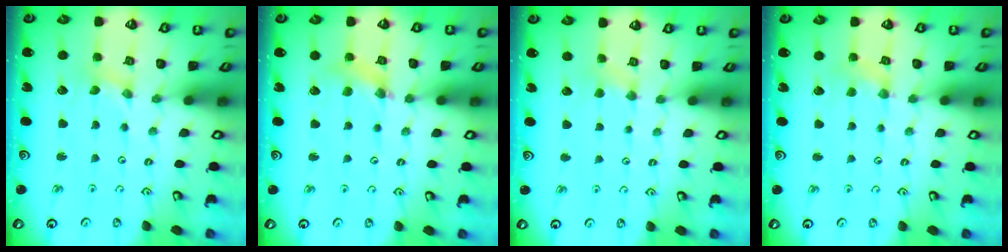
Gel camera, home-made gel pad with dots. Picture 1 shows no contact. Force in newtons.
{"total": 5.9, "press": 5.8, "slide": 0.6}
{"total": 2.1, "press": 2.0, "slide": 0.4}
{"total": 2.3, "press": 2.3, "slide": 0.3}